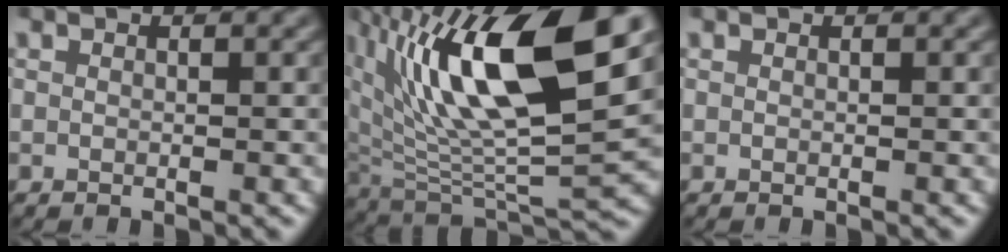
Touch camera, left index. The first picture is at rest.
{"total": 14.1, "force": [5.5, 4.9, 12.0], "torque": [-0.207, 0.001, 0.097]}
{"total": 0.0}